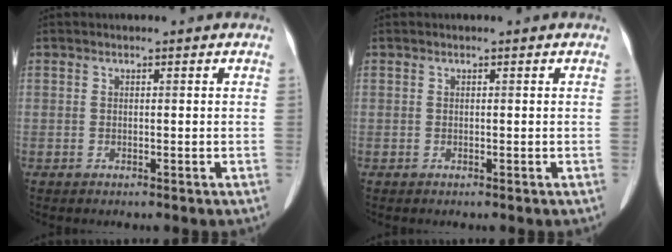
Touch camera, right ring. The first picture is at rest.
{"total": 0.0}